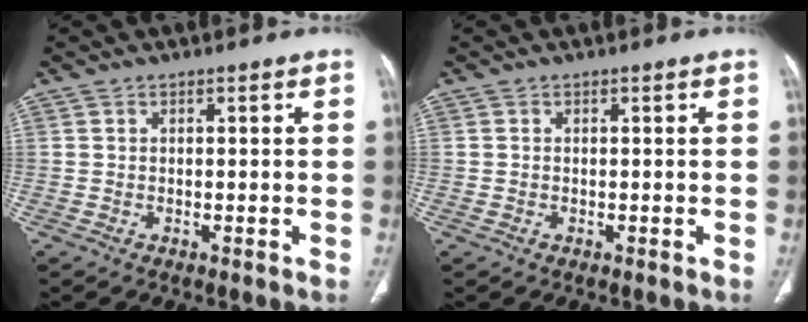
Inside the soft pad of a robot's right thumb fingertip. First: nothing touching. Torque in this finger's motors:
{"motor_torque": [-0.02, 0.17, 0.03, 0.05, 0.06]}